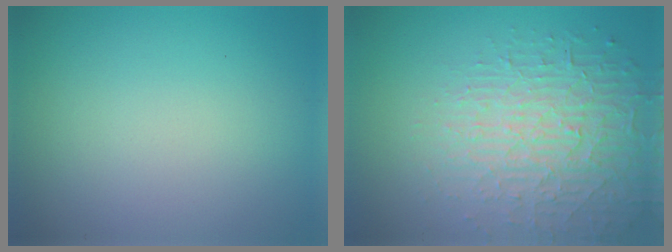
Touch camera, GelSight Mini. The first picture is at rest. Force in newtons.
{"total": 5.5, "press": 4.5, "slide": 3.2}